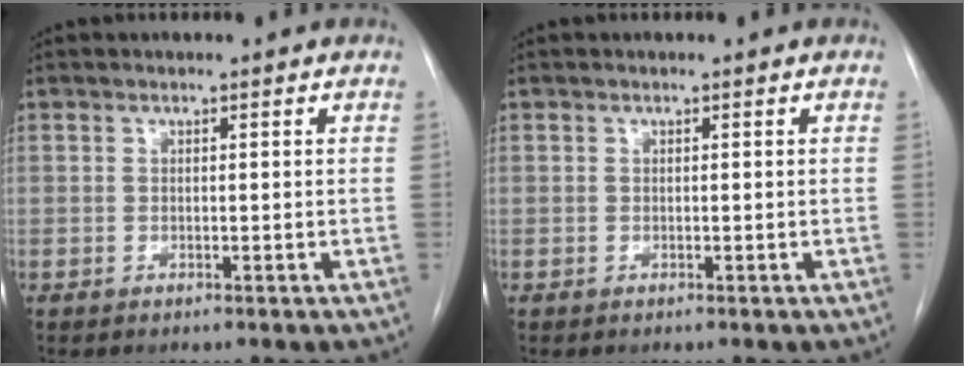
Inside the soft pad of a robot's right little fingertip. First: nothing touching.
{"total": 0.0}